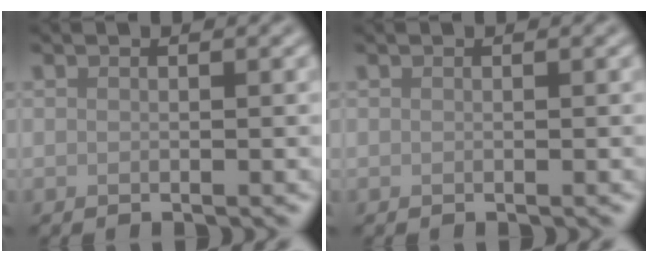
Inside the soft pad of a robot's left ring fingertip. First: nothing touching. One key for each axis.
{"total": 0.0}